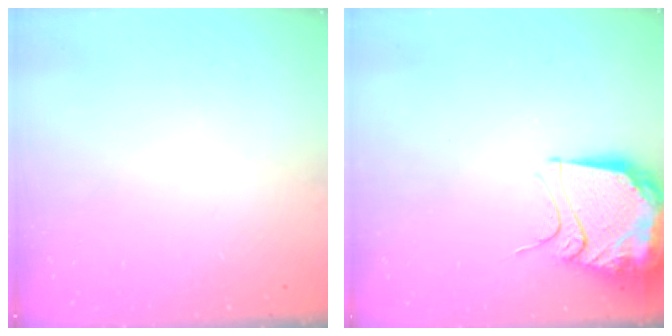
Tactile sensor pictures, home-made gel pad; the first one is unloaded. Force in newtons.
{"total": 15.8, "press": 15.6, "slide": 2.5}